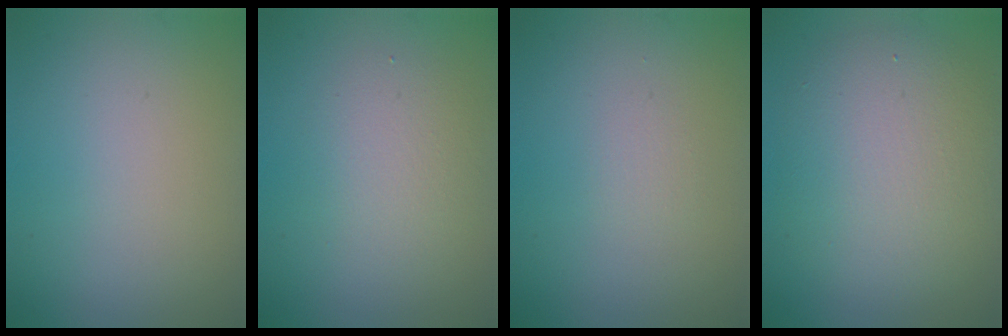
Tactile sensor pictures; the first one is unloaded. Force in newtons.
{"total": 2.8, "press": 2.8, "slide": 0.2}
{"total": 0.6, "press": 0.6, "slide": 0.0}
{"total": 6.8, "press": 6.8, "slide": 0.7}